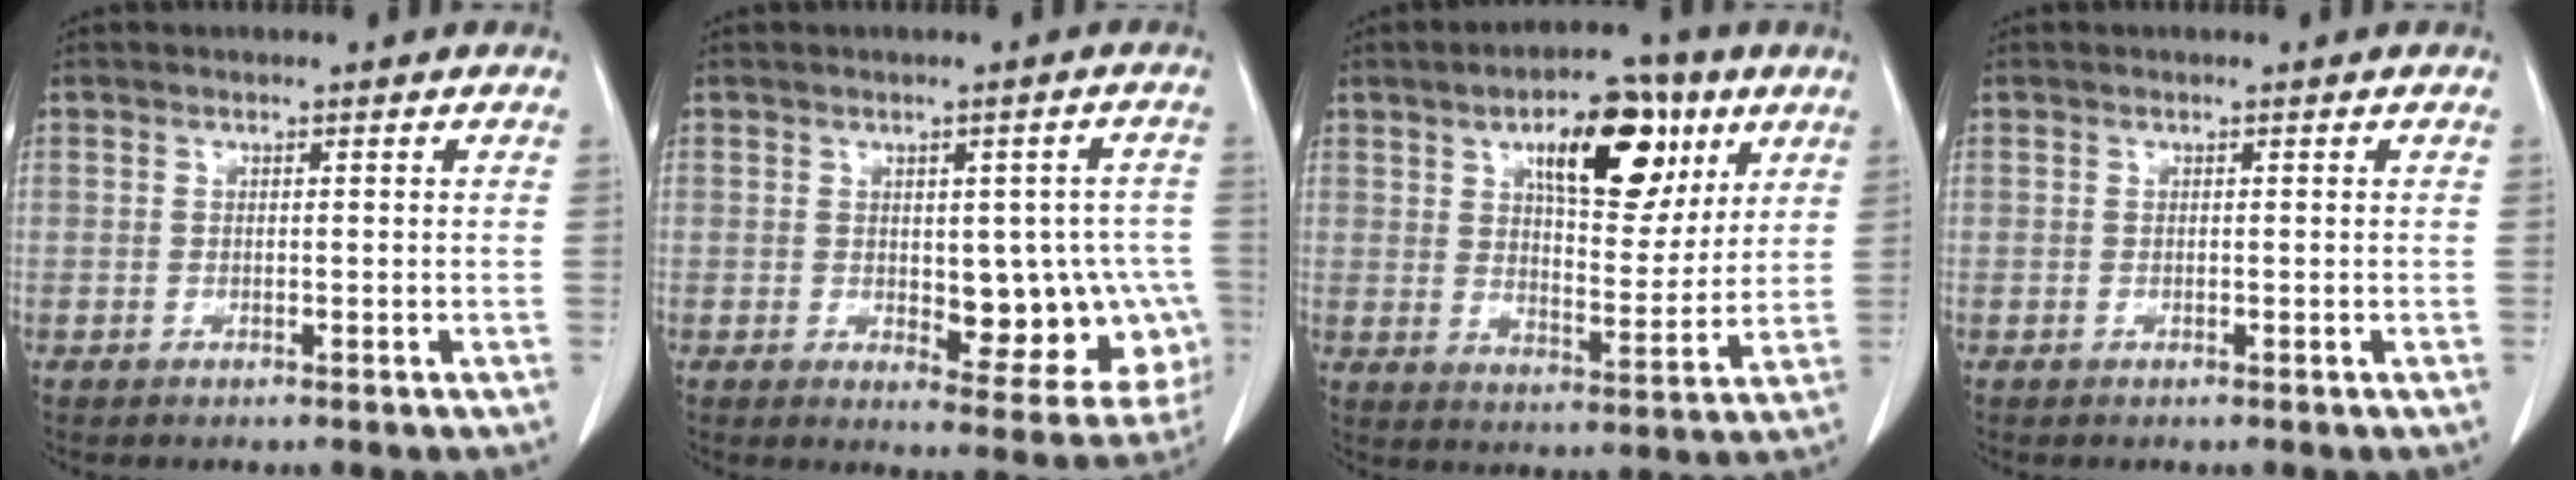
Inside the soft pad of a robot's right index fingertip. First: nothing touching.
{"total": 12.1, "force": [-1.4, 5.7, 10.6], "torque": [-0.111, 0.011, -0.001]}
{"total": 14.1, "force": [6.8, 5.6, 11.0], "torque": [-0.158, 0.014, 0.107]}
{"total": 0.0}